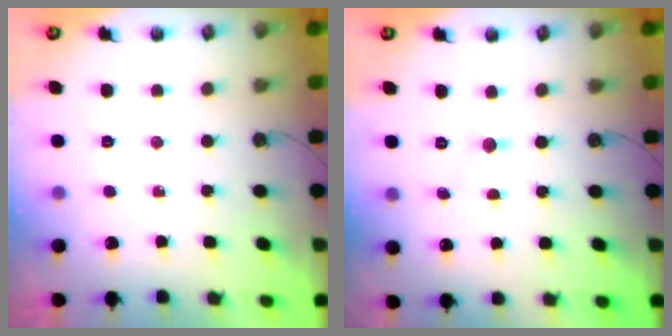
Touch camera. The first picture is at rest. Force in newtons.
{"total": 1.8, "press": 1.8, "slide": 0.2}